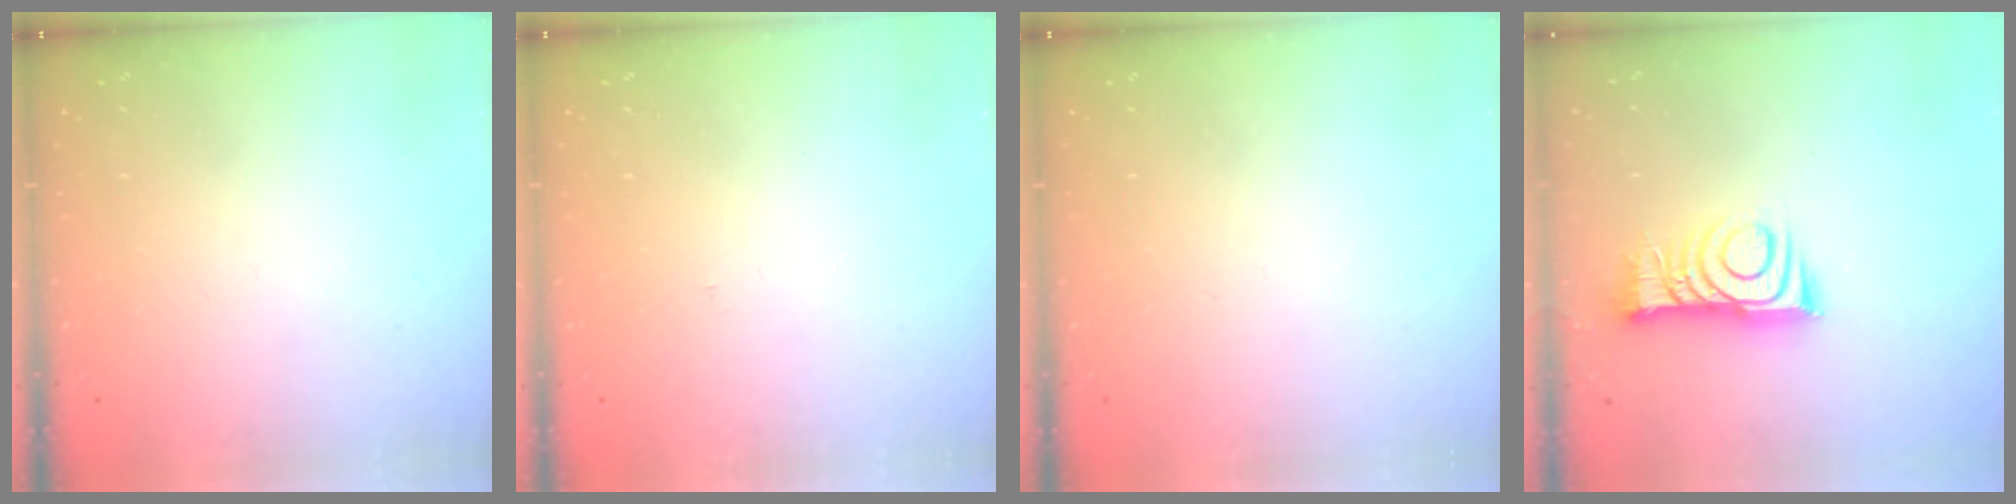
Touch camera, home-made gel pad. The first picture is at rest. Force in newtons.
{"total": 2.7, "press": 2.7, "slide": 0.3}
{"total": 0.0}
{"total": 10.3, "press": 10.3, "slide": 0.4}